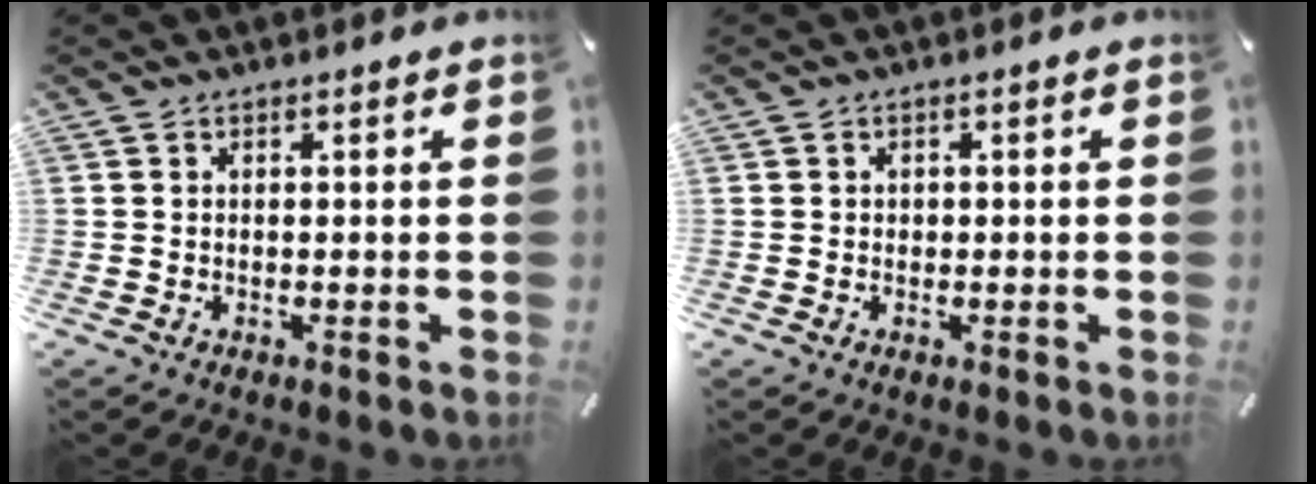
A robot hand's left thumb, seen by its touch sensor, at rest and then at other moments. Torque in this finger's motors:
{"motor_torque": [-0.06, -0.27, 0.03, -0.01, 0.01]}